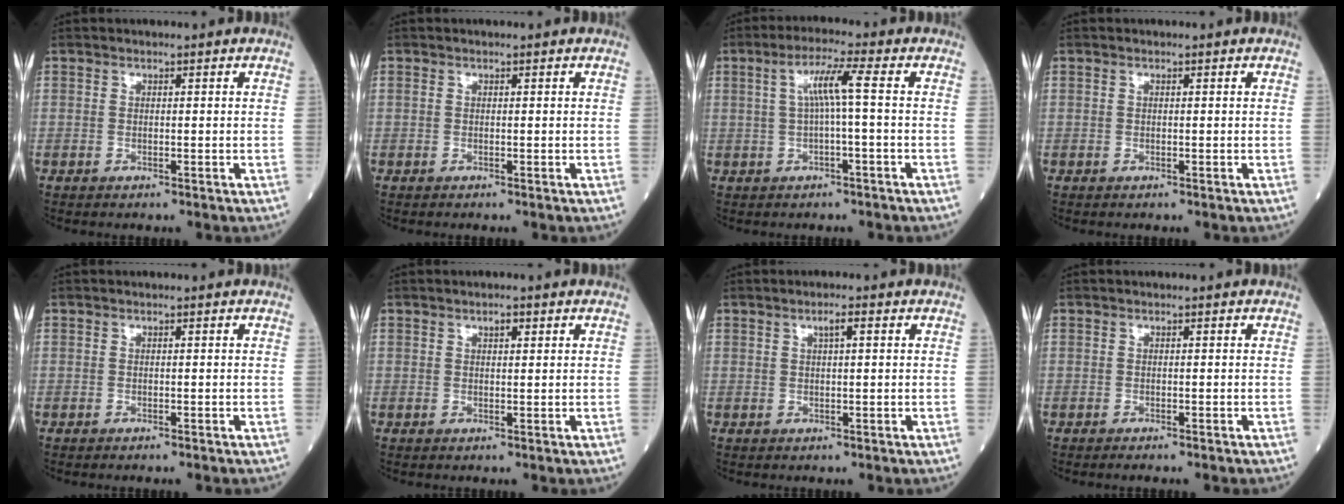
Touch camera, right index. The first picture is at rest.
{"total": 0.0}
{"total": 5.1, "force": [0.4, -0.5, 5.1], "torque": [-0.095, 0.016, 0.013]}
{"total": 0.0}
{"total": 0.8, "force": [-0.8, 0.0, 0.4], "torque": [-0.005, 0.000, -0.009]}
{"total": 1.3, "force": [0.7, 0.5, 1.0], "torque": [-0.016, 0.001, 0.011]}
{"total": 1.8, "force": [0.7, 0.2, 1.6], "torque": [-0.029, 0.003, 0.012]}
{"total": 2.3, "force": [-2.0, 0.1, 1.1], "torque": [-0.014, -0.003, -0.023]}